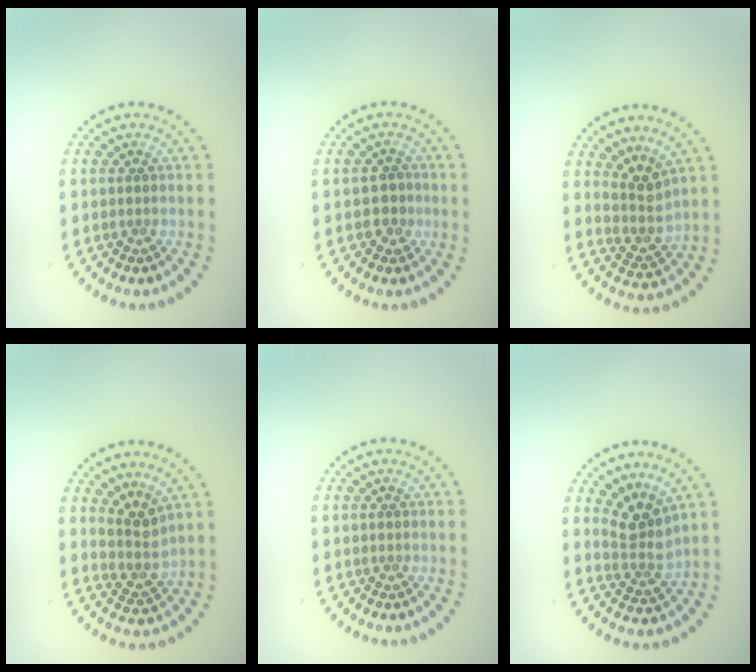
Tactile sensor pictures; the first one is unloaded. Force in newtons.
{"total": 1.8, "press": 1.7, "slide": 0.6}
{"total": 2.6, "press": 1.8, "slide": 1.8}
{"total": 2.6, "press": 1.8, "slide": 1.8}
{"total": 0.0}
{"total": 3.3, "press": 2.3, "slide": 2.3}